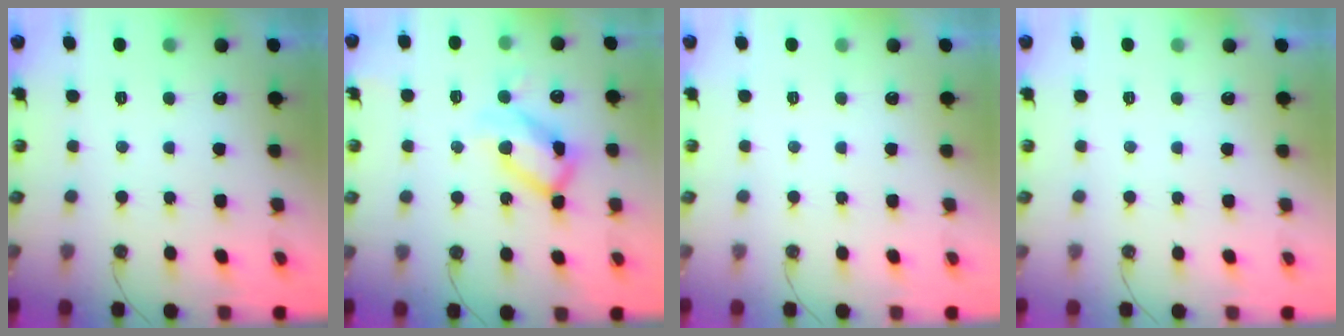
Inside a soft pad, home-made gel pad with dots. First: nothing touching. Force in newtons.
{"total": 12.2, "press": 12.1, "slide": 1.2}
{"total": 0.0}
{"total": 0.0}